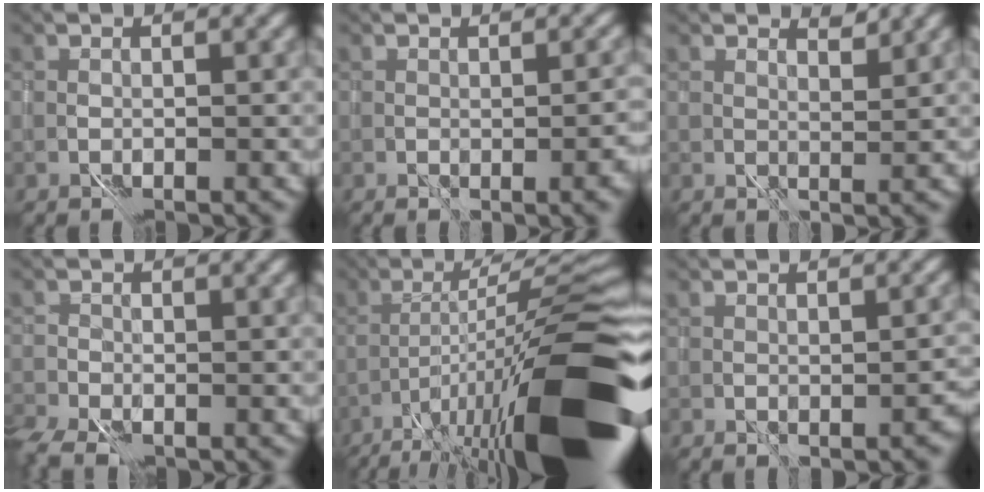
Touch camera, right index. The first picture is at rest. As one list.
[{"total": 2.9, "force": [0.0, 0.8, 2.8], "torque": [-0.025, 0.006, 0.014]}, {"total": 2.7, "force": [2.7, 0.1, 0.2], "torque": [-0.004, 0.001, 0.045]}, {"total": 5.3, "force": [-4.1, 2.3, 2.4], "torque": [-0.043, -0.024, -0.062]}, {"total": 15.9, "force": [-5.7, 3.1, 14.6], "torque": [-0.211, 0.029, -0.086]}, {"total": 1.1, "force": [0.0, 0.4, 1.0], "torque": [-0.009, 0.007, 0.011]}]